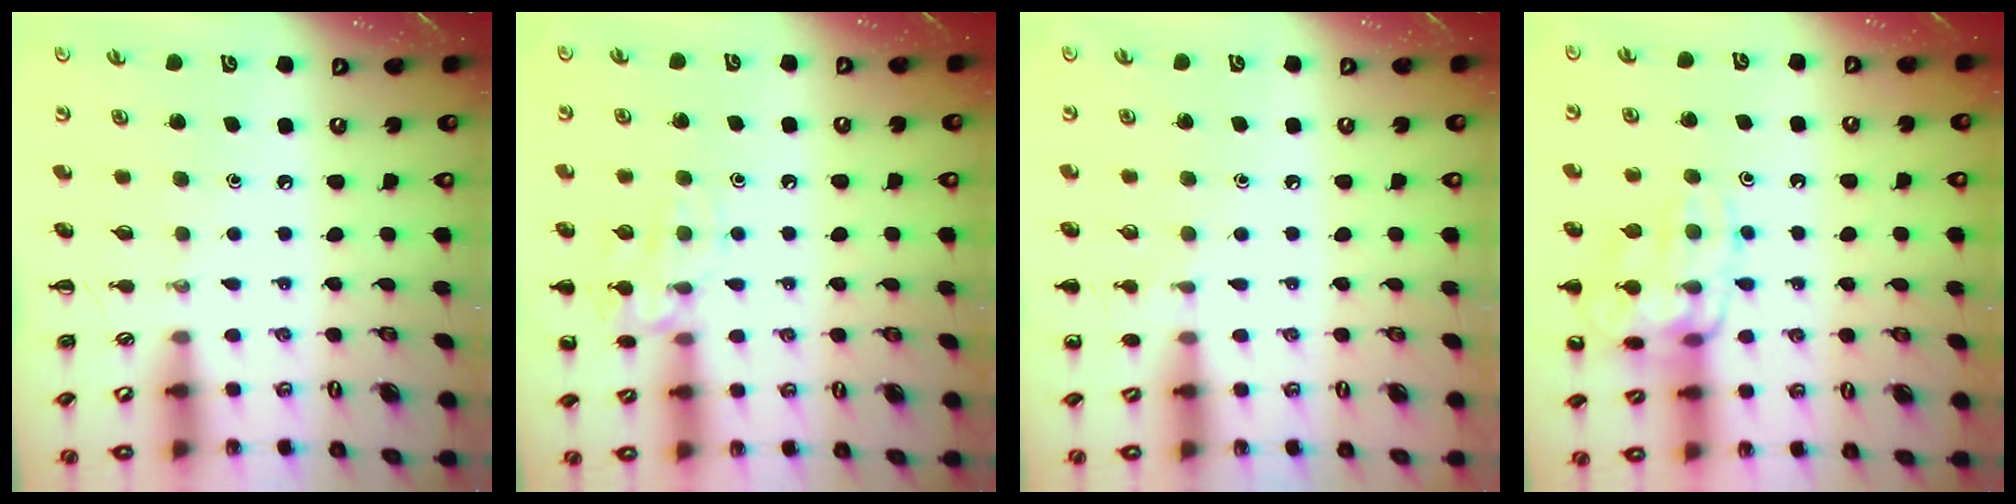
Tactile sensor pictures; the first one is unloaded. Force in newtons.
{"total": 11.1, "press": 11.0, "slide": 1.2}
{"total": 5.5, "press": 5.2, "slide": 1.8}
{"total": 14.2, "press": 14.1, "slide": 1.2}